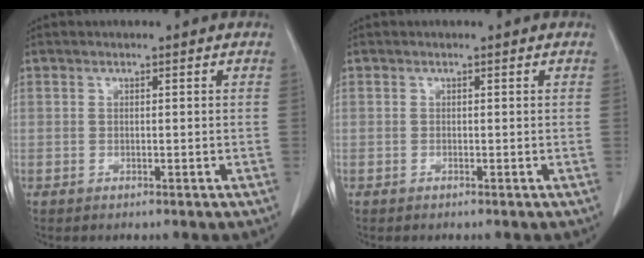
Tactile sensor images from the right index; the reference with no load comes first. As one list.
[{"total": 0.0}]